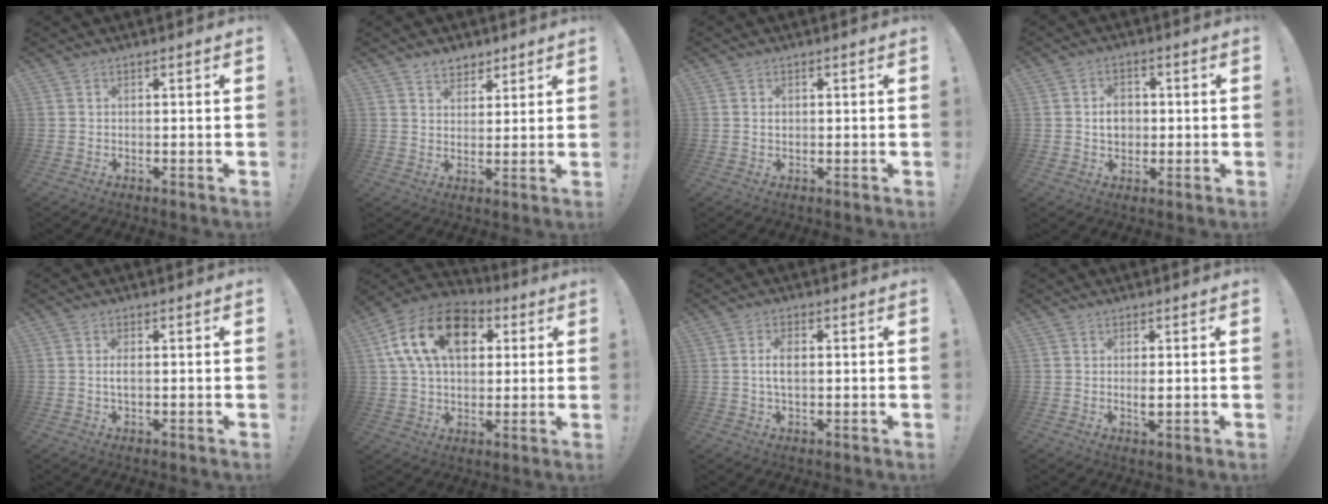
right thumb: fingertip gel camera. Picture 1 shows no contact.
{"total": 5.4, "force": [4.1, 3.4, 0.7], "torque": [0.000, -0.029, 0.075]}
{"total": 0.9, "force": [0.1, 0.8, 0.5], "torque": [-0.004, 0.001, -0.001]}
{"total": 6.1, "force": [0.1, 5.0, 3.4], "torque": [-0.035, 0.001, 0.000]}
{"total": 2.0, "force": [-0.1, 0.8, 1.8], "torque": [-0.032, 0.002, -0.003]}
{"total": 19.5, "force": [6.9, 12.7, 13.1], "torque": [-0.227, -0.011, 0.123]}
{"total": 4.6, "force": [0.3, 2.2, 4.0], "torque": [-0.070, 0.001, 0.001]}
{"total": 2.2, "force": [0.2, 0.7, 2.0], "torque": [-0.024, -0.007, 0.001]}